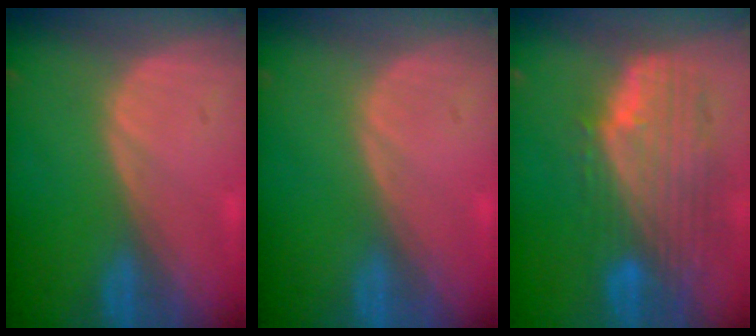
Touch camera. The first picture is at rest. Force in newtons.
{"total": 0.0}
{"total": 11.0, "press": 9.4, "slide": 5.6}